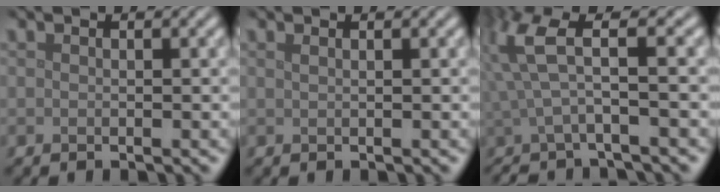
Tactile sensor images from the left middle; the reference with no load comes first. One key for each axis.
{"total": 0.8, "fx": 0.4, "fy": 0.4, "fz": 0.5, "tx": -0.004, "ty": 0.001, "tz": 0.002}
{"total": 3.8, "fx": 0.6, "fy": 0.4, "fz": 3.7, "tx": -0.083, "ty": 0.004, "tz": 0.001}